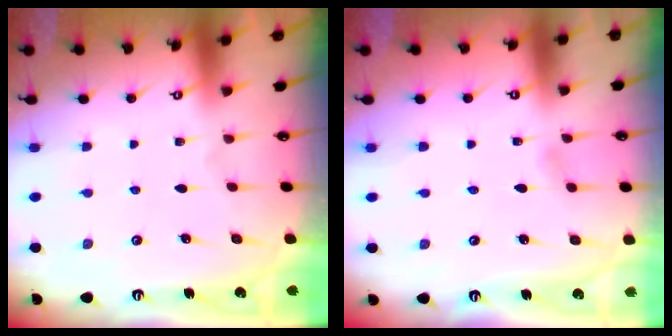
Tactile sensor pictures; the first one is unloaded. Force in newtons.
{"total": 2.3, "press": 2.3, "slide": 0.3}